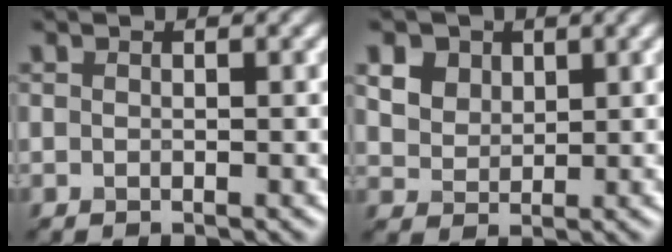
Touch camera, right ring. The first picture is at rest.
{"total": 4.7, "force": [3.2, 3.1, 1.5], "torque": [-0.079, 0.012, 0.085]}